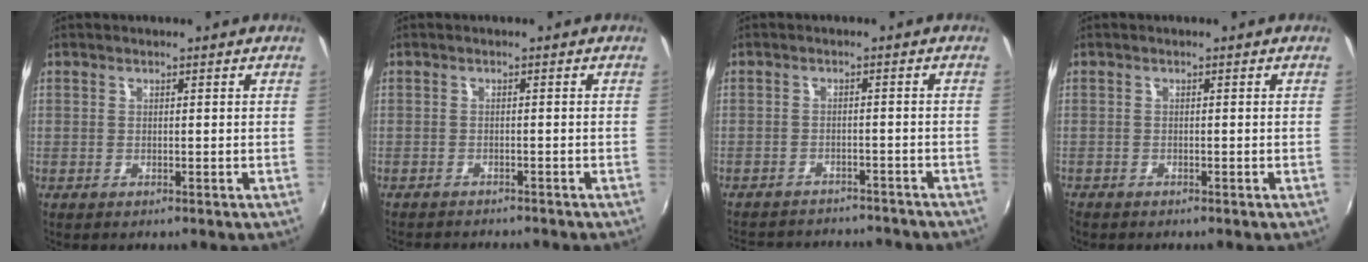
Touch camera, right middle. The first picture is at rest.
{"total": 4.4, "force": [-4.2, 0.7, 1.3], "torque": [-0.036, -0.013, -0.064]}
{"total": 15.2, "force": [-13.3, 4.8, 5.6], "torque": [-0.116, -0.002, -0.172]}
{"total": 0.9, "force": [-0.8, 0.4, 0.0], "torque": [-0.005, -0.002, -0.017]}